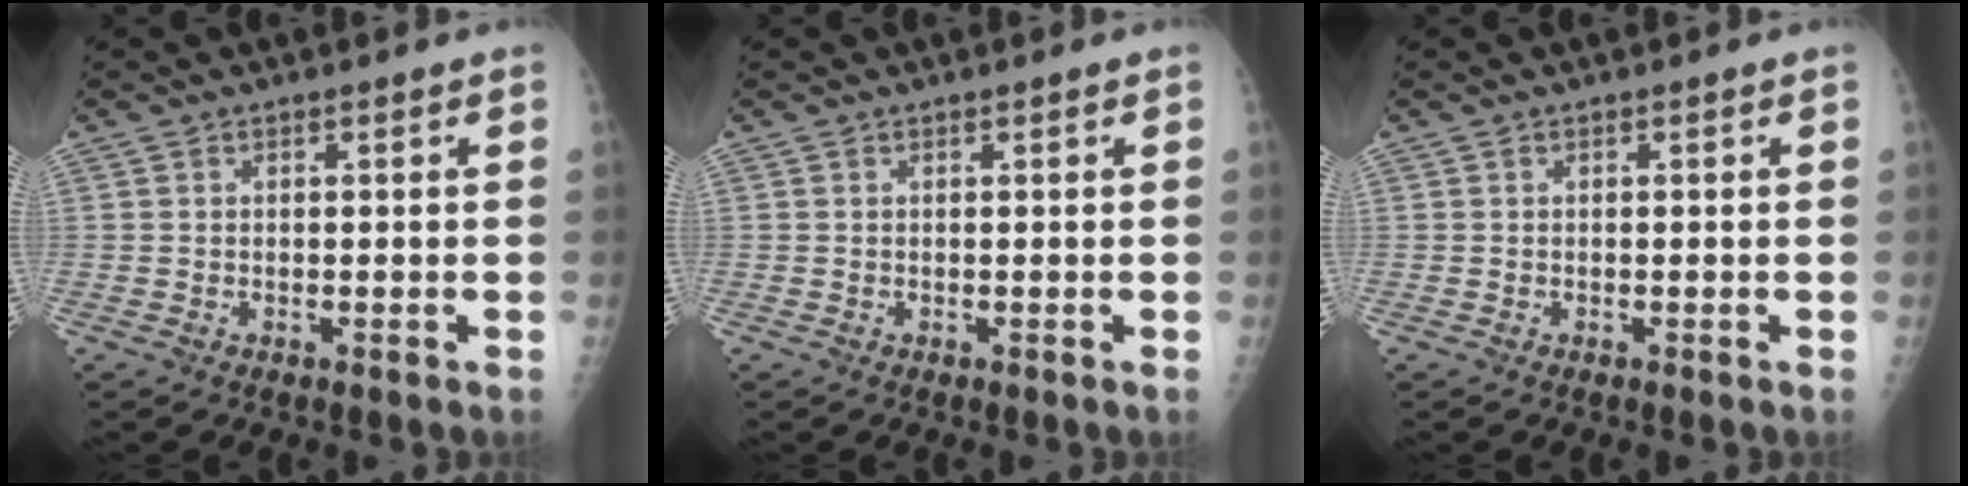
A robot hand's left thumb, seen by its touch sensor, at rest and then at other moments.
{"total": 0.0}
{"total": 0.0}